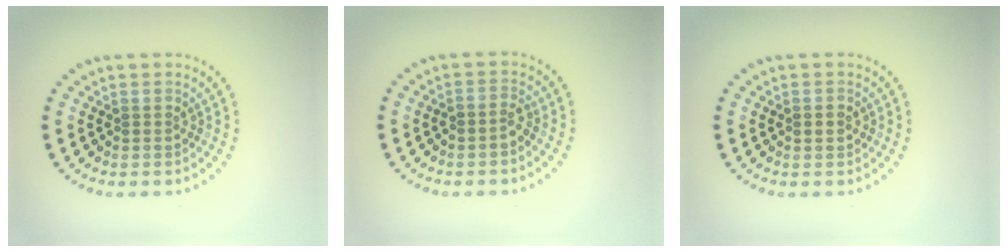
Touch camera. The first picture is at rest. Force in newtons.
{"total": 1.3, "press": 1.1, "slide": 0.6}
{"total": 1.5, "press": 1.5, "slide": 0.1}